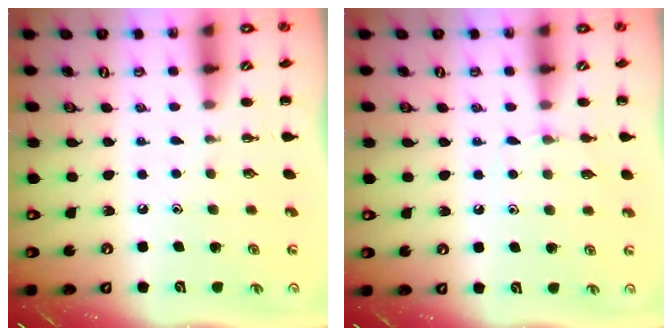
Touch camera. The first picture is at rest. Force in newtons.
{"total": 4.7, "press": 4.4, "slide": 1.5}